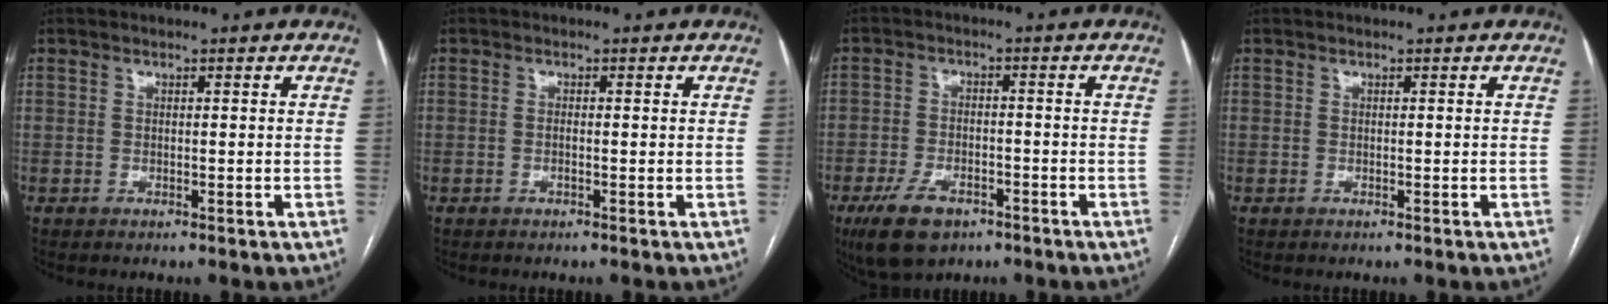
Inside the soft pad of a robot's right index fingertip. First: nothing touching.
{"total": 0.7, "force": [-0.2, 0.0, 0.6], "torque": [-0.012, 0.001, -0.002]}
{"total": 7.7, "force": [-4.6, 4.0, 4.6], "torque": [-0.092, -0.005, -0.074]}
{"total": 0.0}